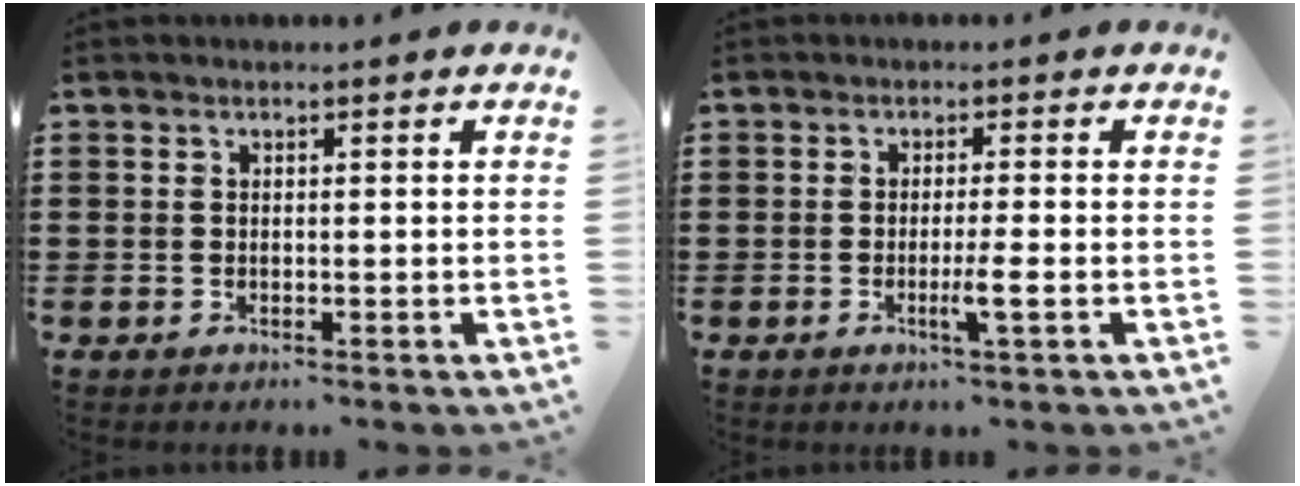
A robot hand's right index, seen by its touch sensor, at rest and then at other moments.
{"total": 3.3, "force": [-1.2, -0.2, 3.0], "torque": [-0.056, -0.012, -0.026]}